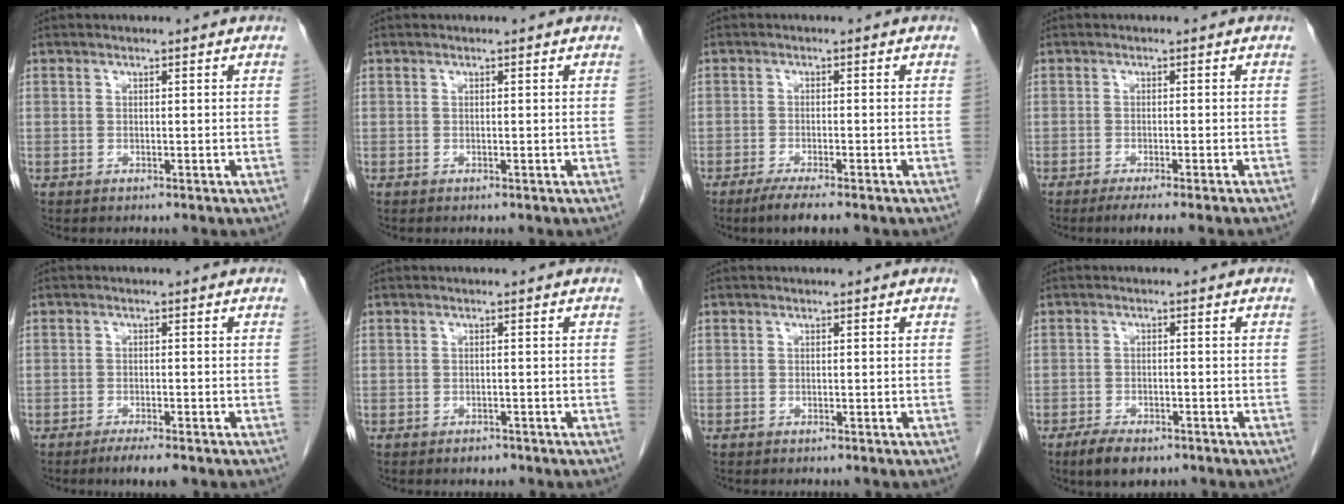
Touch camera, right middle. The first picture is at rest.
{"total": 0.0}
{"total": 4.3, "force": [-3.1, 0.4, 3.0], "torque": [-0.049, -0.009, -0.049]}
{"total": 5.2, "force": [-4.1, -0.7, 3.1], "torque": [-0.026, -0.008, -0.058]}
{"total": 3.3, "force": [-2.4, 0.5, 2.2], "torque": [-0.036, -0.005, -0.038]}
{"total": 1.3, "force": [-1.0, 0.7, 0.5], "torque": [-0.010, 0.000, -0.011]}
{"total": 0.0}
{"total": 5.0, "force": [-3.5, 2.1, 2.8], "torque": [-0.048, -0.004, -0.053]}